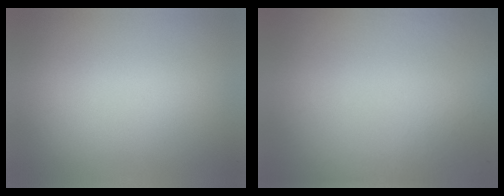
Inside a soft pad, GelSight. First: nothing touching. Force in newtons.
{"total": 8.2}